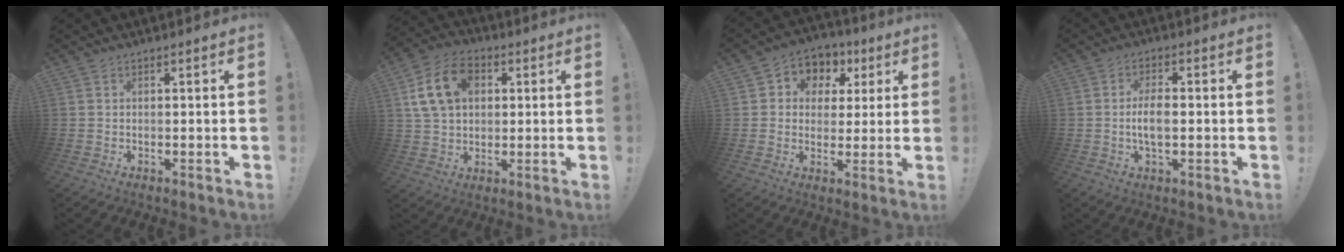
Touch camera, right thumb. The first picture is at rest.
{"total": 14.8, "force": [4.5, 10.9, 9.0], "torque": [-0.145, -0.001, 0.091]}
{"total": 6.8, "force": [1.0, 6.5, 1.8], "torque": [-0.021, -0.009, 0.023]}
{"total": 5.7, "force": [-1.0, 2.2, 5.1], "torque": [-0.109, -0.001, -0.022]}